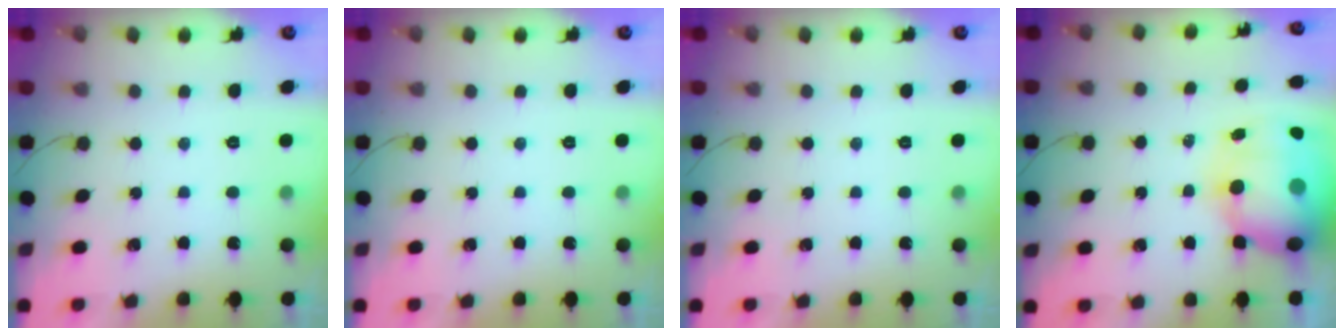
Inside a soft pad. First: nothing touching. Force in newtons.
{"total": 0.0}
{"total": 0.0}
{"total": 17.7, "press": 16.3, "slide": 6.9}